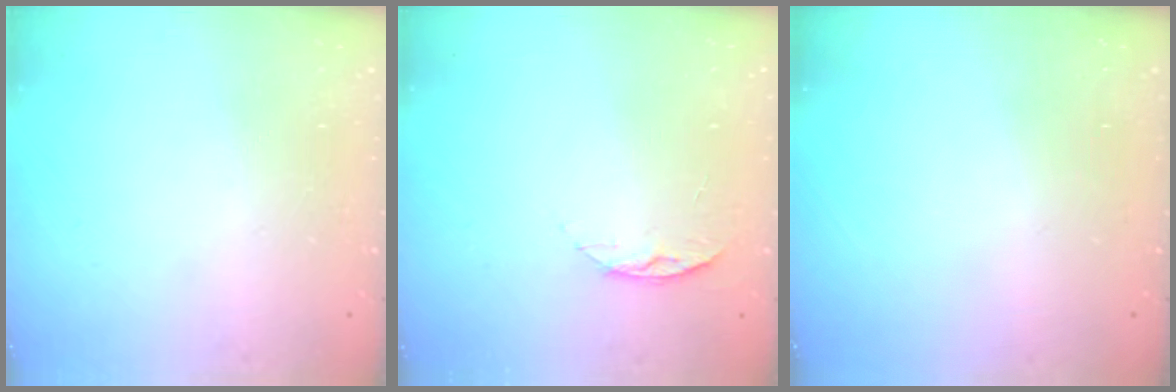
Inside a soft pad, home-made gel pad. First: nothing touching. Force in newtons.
{"total": 6.2, "press": 6.1, "slide": 0.7}
{"total": 0.0}